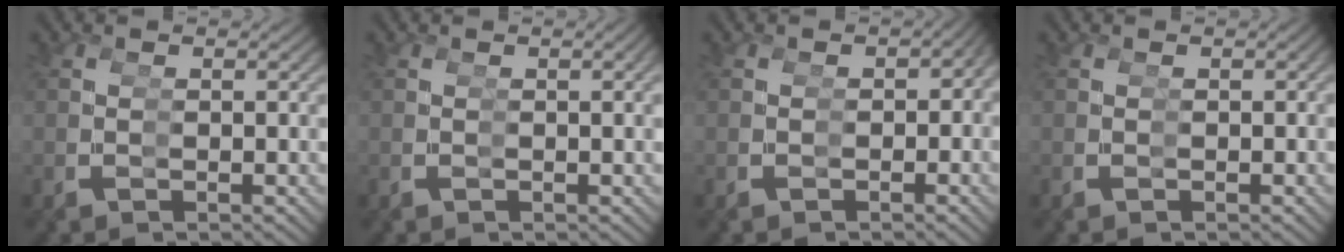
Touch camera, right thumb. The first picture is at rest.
{"total": 0.9, "force": [0.1, -0.3, 0.9], "torque": [-0.015, 0.004, 0.004]}
{"total": 2.2, "force": [-0.6, 1.6, 1.3], "torque": [-0.006, -0.010, -0.006]}
{"total": 0.6, "force": [-0.1, 0.3, 0.5], "torque": [-0.008, -0.006, 0.001]}